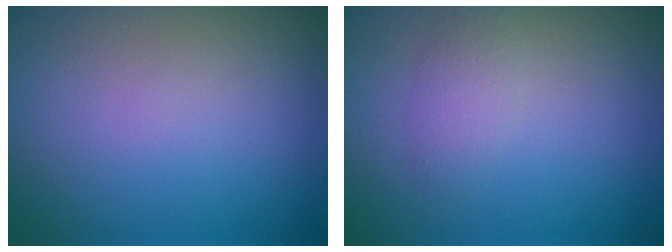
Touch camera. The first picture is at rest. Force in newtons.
{"total": 1.8, "press": 1.8, "slide": 0.1}